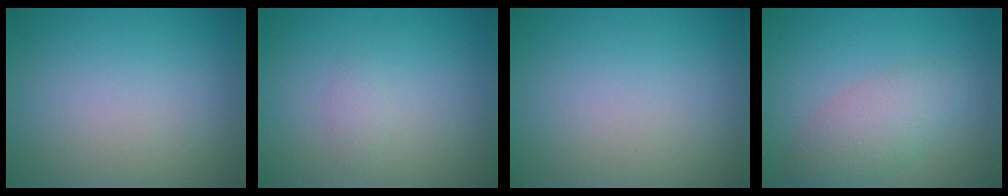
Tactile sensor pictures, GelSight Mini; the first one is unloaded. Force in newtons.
{"total": 0.8, "press": 0.8, "slide": 0.0}
{"total": 0.0}
{"total": 3.8, "press": 3.8, "slide": 0.0}